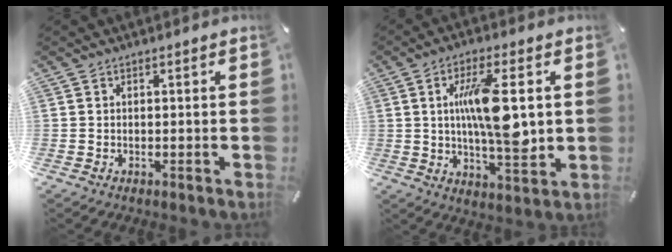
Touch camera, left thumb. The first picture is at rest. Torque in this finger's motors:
{"motor_torque": [1.93, 3.08, 1.45, -1.08, 0.61]}